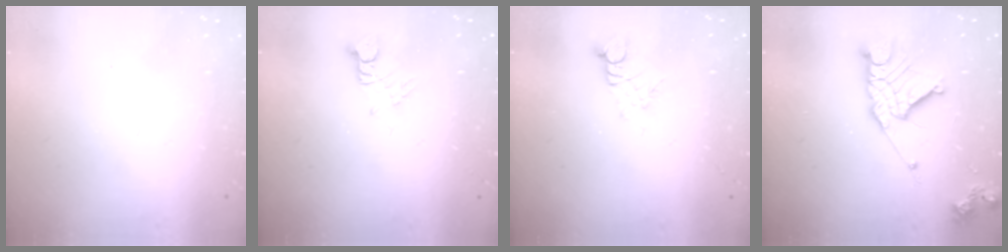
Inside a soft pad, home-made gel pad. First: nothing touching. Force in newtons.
{"total": 3.0, "press": 3.0, "slide": 0.4}
{"total": 2.3, "press": 2.3, "slide": 0.2}
{"total": 15.5, "press": 15.4, "slide": 1.3}